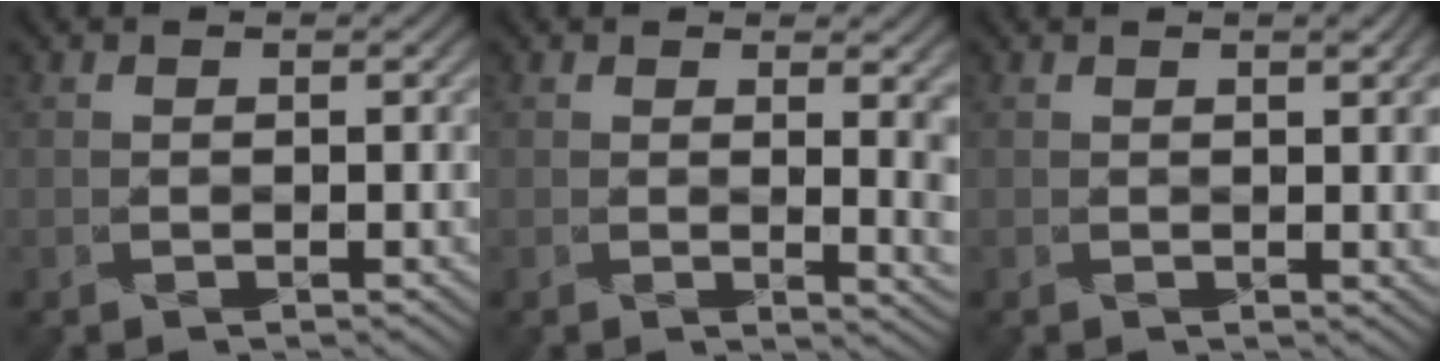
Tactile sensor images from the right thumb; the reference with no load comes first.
{"total": 4.5, "force": [1.0, 1.1, 4.3], "torque": [-0.046, -0.001, 0.016]}
{"total": 3.7, "force": [1.1, 0.7, 3.5], "torque": [-0.038, 0.008, 0.017]}